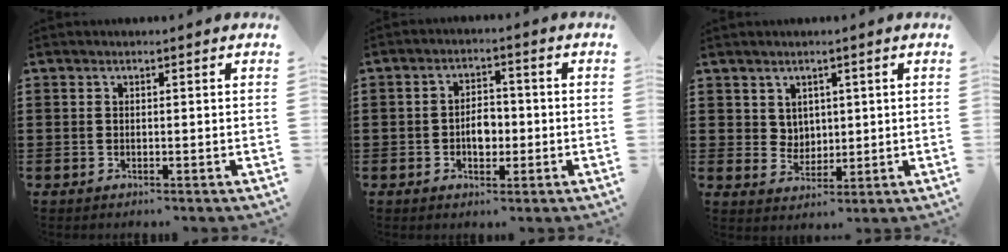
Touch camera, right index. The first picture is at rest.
{"total": 3.8, "force": [-0.8, 2.4, 2.8], "torque": [-0.048, 0.002, -0.018]}
{"total": 3.7, "force": [2.3, 2.8, 0.6], "torque": [-0.027, 0.005, 0.045]}